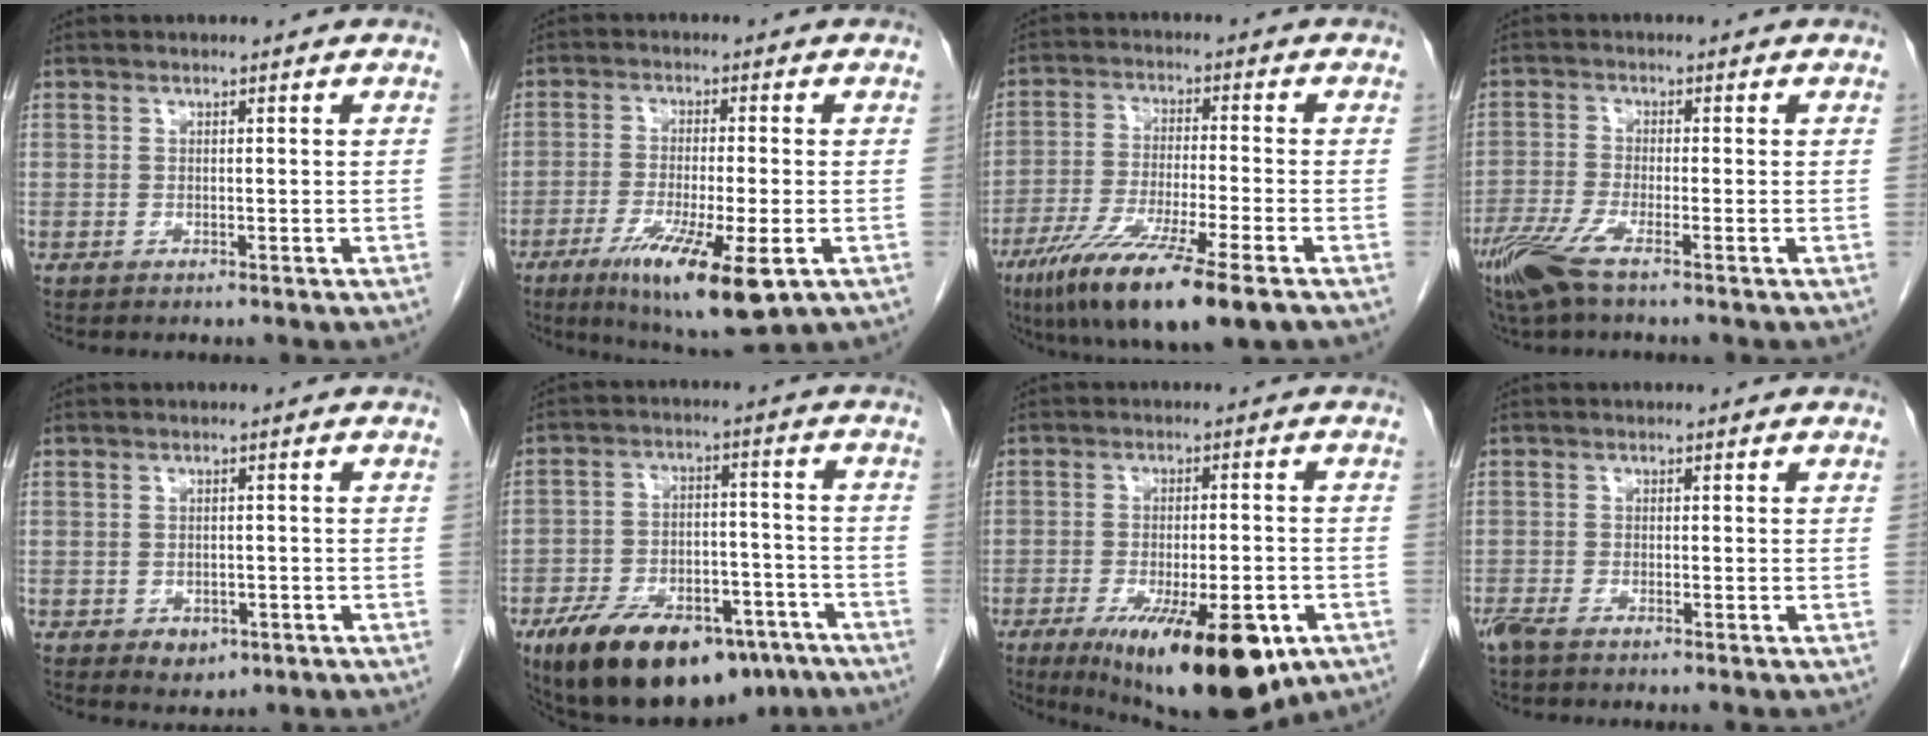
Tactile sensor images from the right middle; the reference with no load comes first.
{"total": 12.3, "force": [-5.8, 1.8, 10.7], "torque": [-0.183, -0.033, -0.089]}
{"total": 14.7, "force": [-9.2, 0.7, 11.5], "torque": [-0.205, -0.043, -0.157]}
{"total": 5.9, "force": [-3.9, 0.6, 4.4], "torque": [-0.100, -0.015, -0.080]}
{"total": 3.0, "force": [-1.3, 2.1, 1.7], "torque": [-0.020, 0.000, -0.005]}
{"total": 19.8, "force": [-13.5, 8.9, 11.4], "torque": [-0.179, 0.015, -0.210]}
{"total": 17.4, "force": [-9.0, 5.1, 14.0], "torque": [-0.183, -0.026, -0.125]}
{"total": 2.3, "force": [-1.7, 0.4, 1.4], "torque": [-0.031, -0.005, -0.036]}